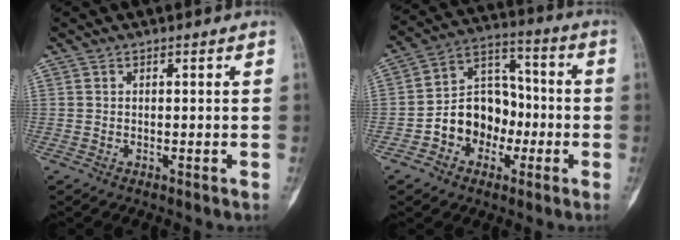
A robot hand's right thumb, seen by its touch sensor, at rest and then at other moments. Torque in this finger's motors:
{"motor_torque": [0.56, 0.33, 0.90, -0.57, 0.05]}